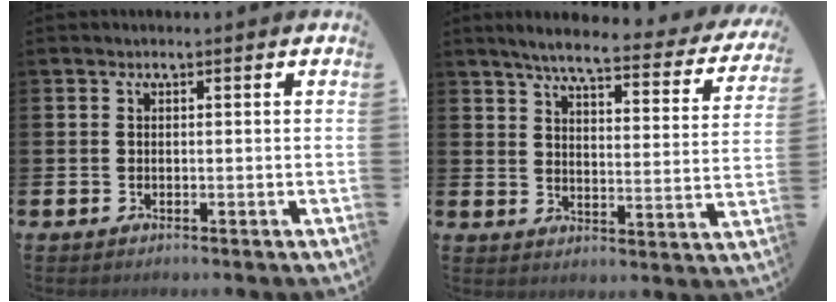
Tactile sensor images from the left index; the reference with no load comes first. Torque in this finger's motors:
{"motor_torque": [0.98, -1.16, 0.13, 0.09]}